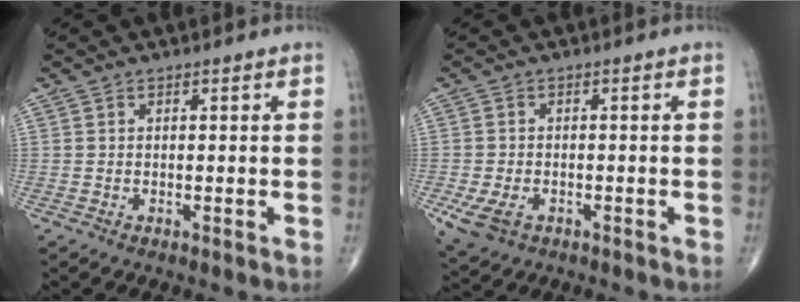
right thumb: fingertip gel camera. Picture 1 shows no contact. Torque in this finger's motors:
{"motor_torque": [2.56, 1.70, 0.55, -0.71, 0.06]}